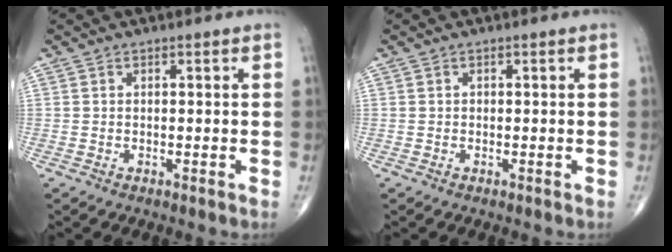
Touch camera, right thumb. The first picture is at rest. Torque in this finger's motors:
{"motor_torque": [0.39, -0.58, 0.15, 0.03, -0.01]}